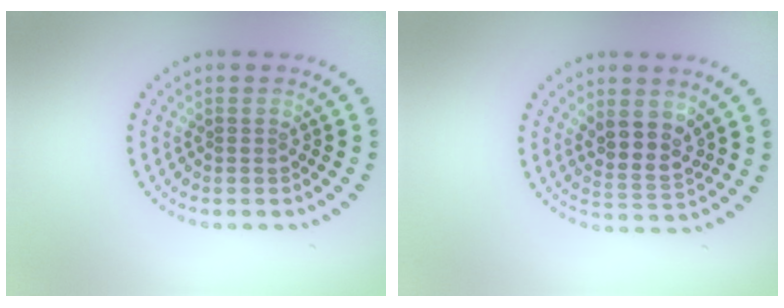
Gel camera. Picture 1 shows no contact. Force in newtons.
{"total": 3.3, "press": 3.0, "slide": 1.5}